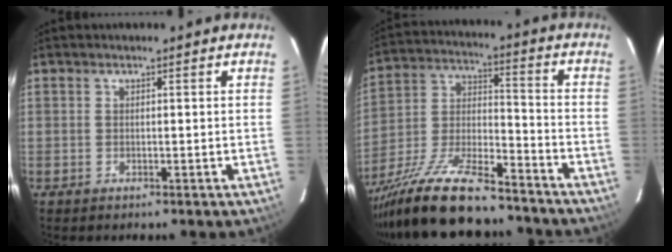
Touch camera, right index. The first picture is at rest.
{"total": 20.1, "force": [-15.9, 5.1, 11.2], "torque": [-0.231, -0.022, -0.268]}